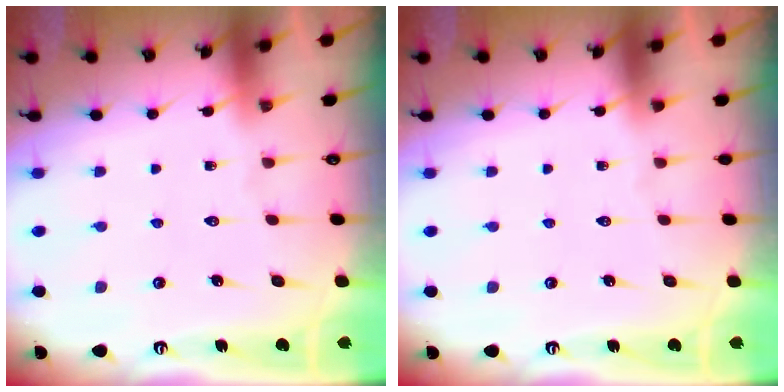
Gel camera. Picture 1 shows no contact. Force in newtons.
{"total": 0.0}